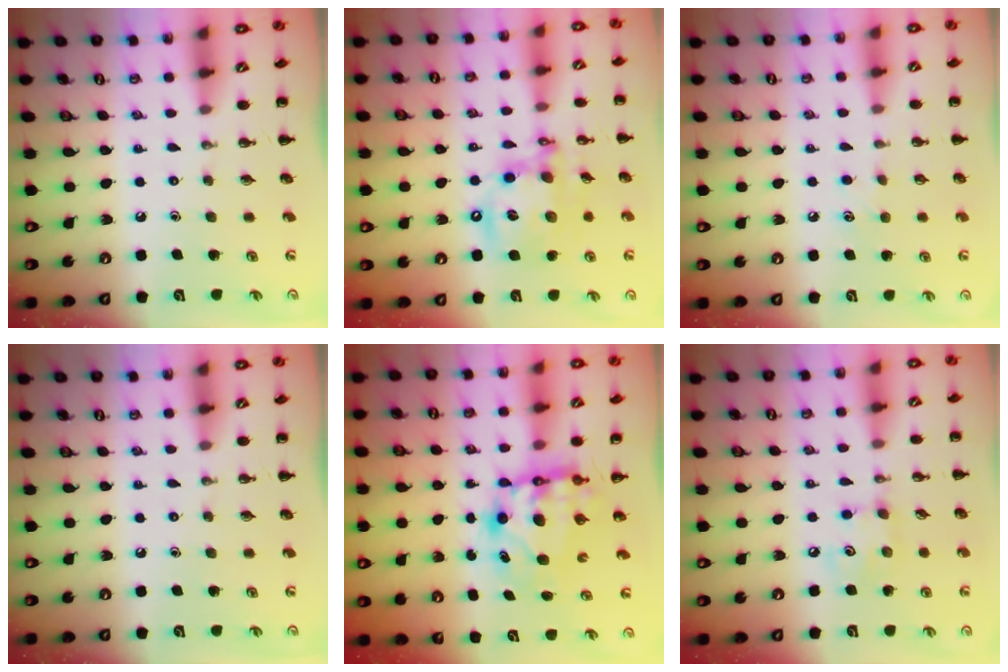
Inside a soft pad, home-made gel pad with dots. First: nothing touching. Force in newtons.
{"total": 15.1, "press": 14.7, "slide": 3.3}
{"total": 4.1, "press": 3.9, "slide": 1.2}
{"total": 0.0}
{"total": 8.1, "press": 7.9, "slide": 1.8}
{"total": 5.1, "press": 5.0, "slide": 0.7}